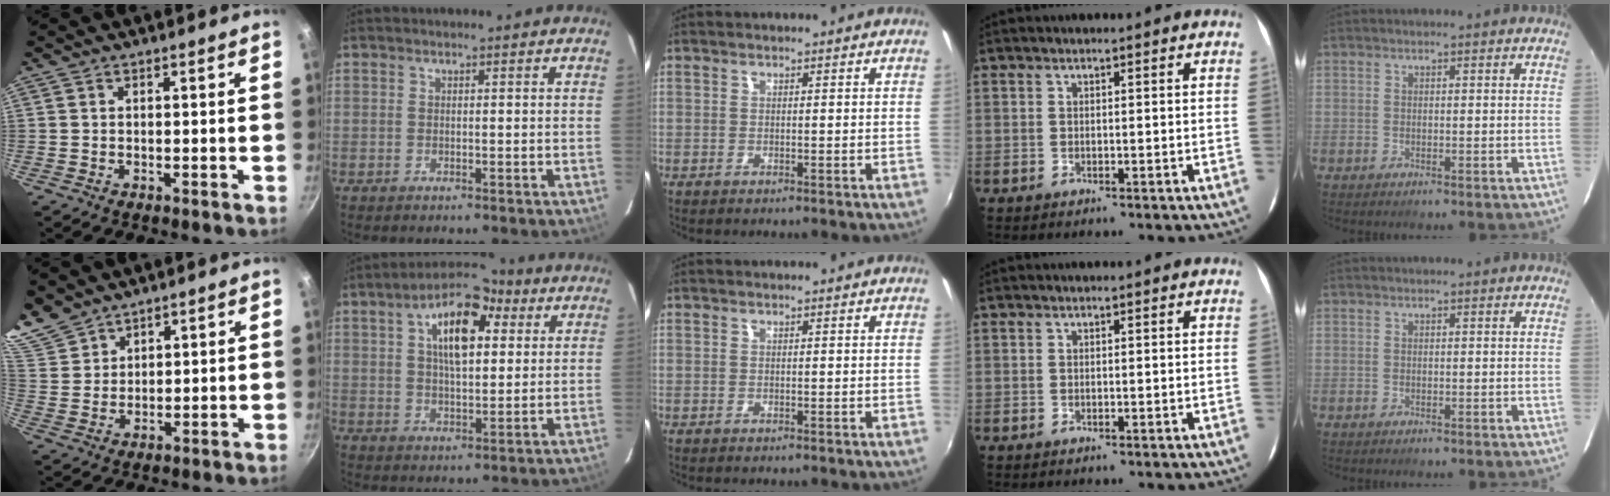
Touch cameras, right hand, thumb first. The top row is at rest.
{"thumb": {"total": 9.2, "force": [7.9, 4.3, 2.1], "torque": [-0.034, -0.011, 0.172]}, "index": {"total": 13.2, "force": [4.6, 6.1, 10.8], "torque": [-0.176, 0.031, 0.071]}}